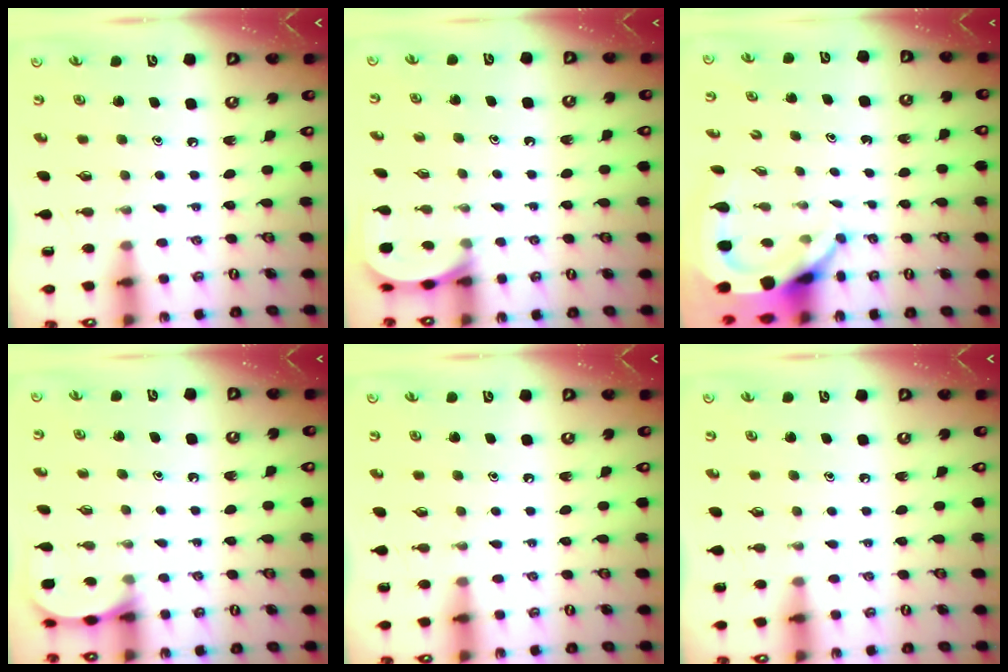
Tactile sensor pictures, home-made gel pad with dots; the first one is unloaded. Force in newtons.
{"total": 2.5, "press": 2.5, "slide": 0.3}
{"total": 5.6, "press": 5.6, "slide": 0.7}
{"total": 3.6, "press": 3.6, "slide": 0.3}
{"total": 0.0}
{"total": 0.0}